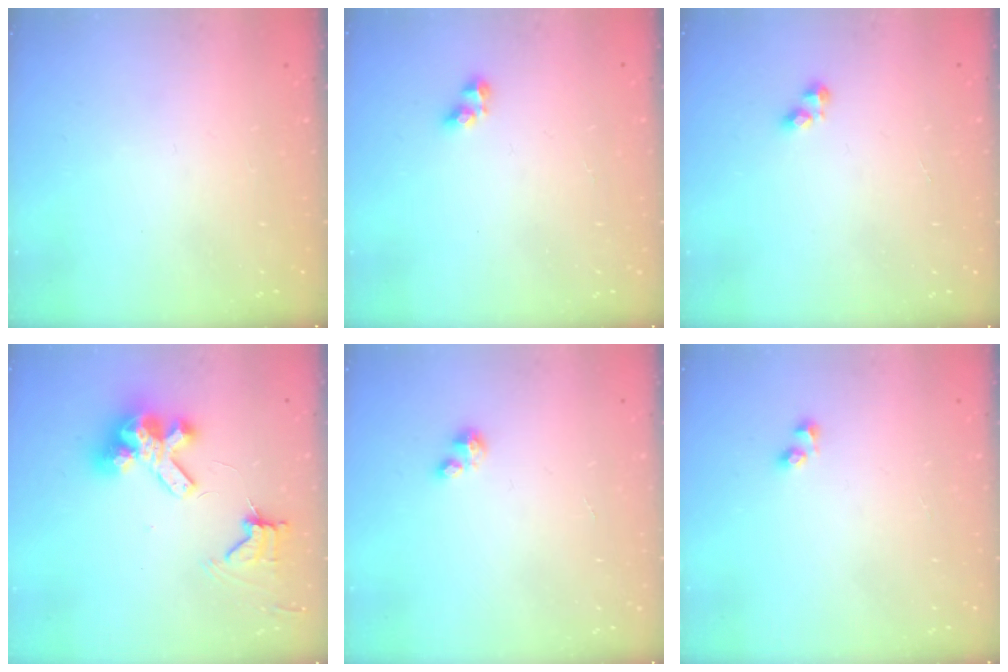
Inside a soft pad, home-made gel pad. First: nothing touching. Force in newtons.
{"total": 2.9, "press": 2.6, "slide": 1.1}
{"total": 2.4, "press": 2.4, "slide": 0.3}
{"total": 11.4, "press": 11.3, "slide": 1.5}
{"total": 1.7, "press": 1.7, "slide": 0.4}
{"total": 2.6, "press": 2.3, "slide": 1.2}